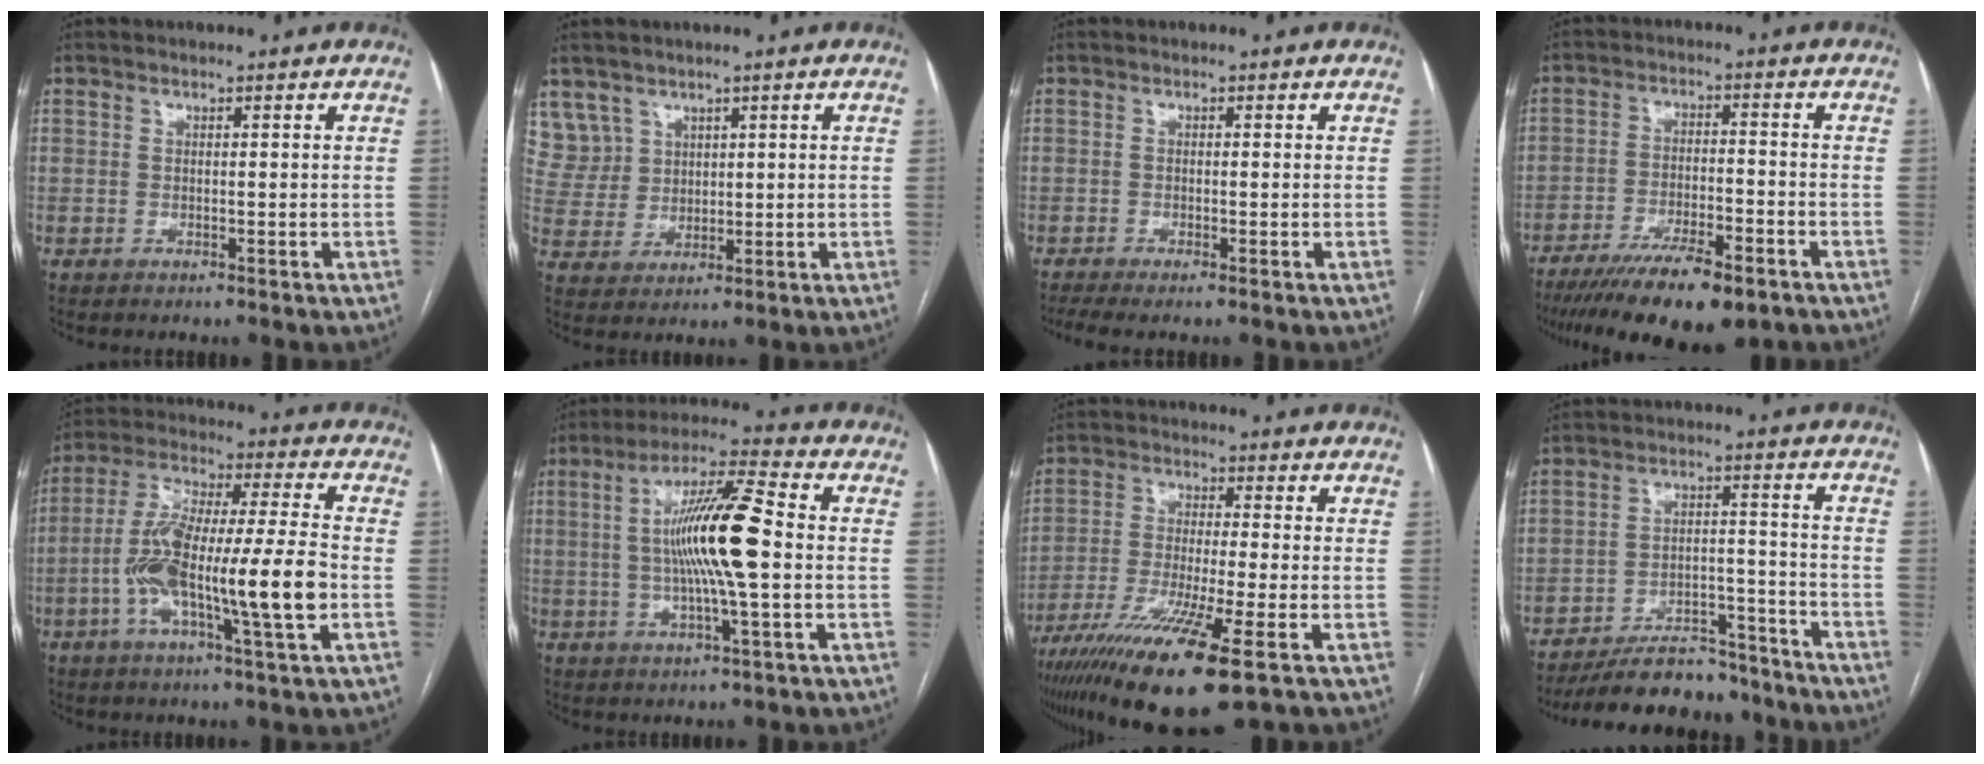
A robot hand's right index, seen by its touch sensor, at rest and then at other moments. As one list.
[{"total": 6.7, "force": [4.2, 5.3, 0.0], "torque": [-0.002, 0.015, 0.098]}, {"total": 3.3, "force": [-2.4, 0.1, 2.2], "torque": [-0.037, -0.007, -0.043]}, {"total": 14.0, "force": [-10.0, 3.0, 9.3], "torque": [-0.154, -0.029, -0.162]}, {"total": 17.4, "force": [-3.8, 1.2, 16.9], "torque": [-0.321, 0.004, -0.071]}, {"total": 13.5, "force": [0.1, 0.7, 13.5], "torque": [-0.248, 0.009, -0.002]}, {"total": 15.0, "force": [-8.6, 0.1, 12.2], "torque": [-0.238, -0.044, -0.153]}, {"total": 13.7, "force": [-12.4, 4.1, 4.2], "torque": [-0.055, 0.023, -0.185]}]